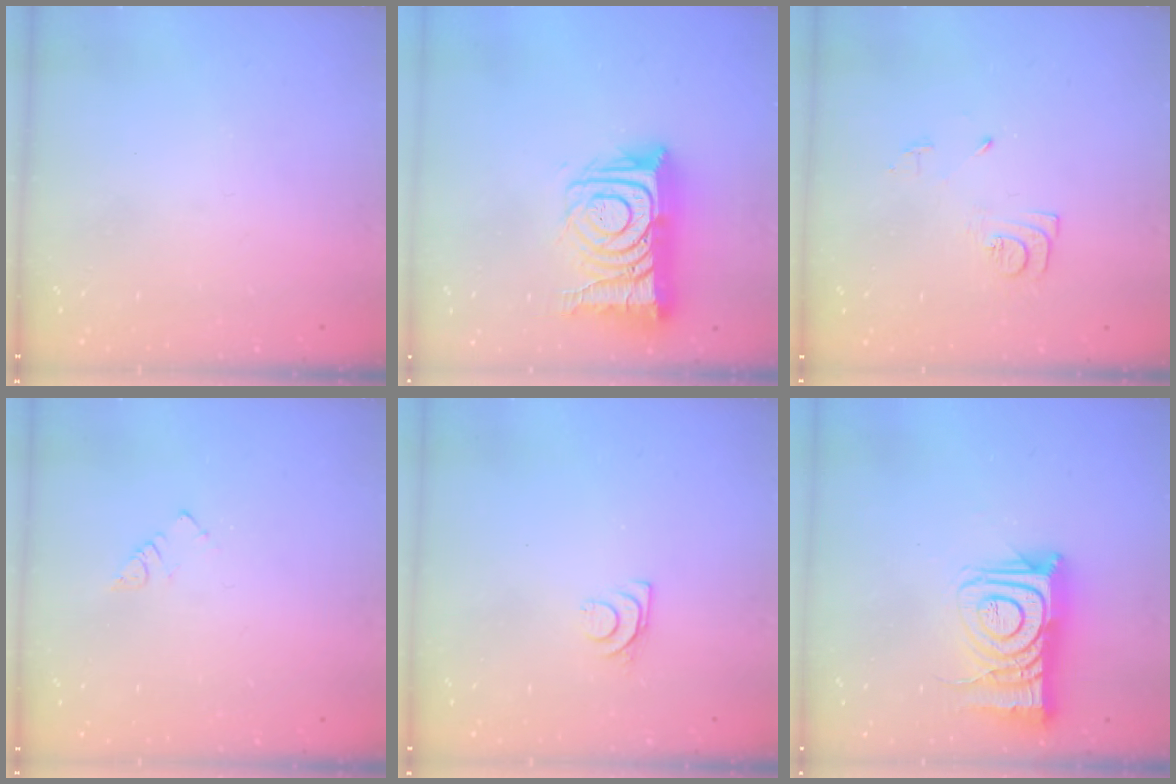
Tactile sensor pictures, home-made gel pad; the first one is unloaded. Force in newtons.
{"total": 17.6, "press": 17.5, "slide": 1.6}
{"total": 8.4, "press": 8.3, "slide": 0.8}
{"total": 2.3, "press": 2.3, "slide": 0.4}
{"total": 6.5, "press": 6.5, "slide": 0.7}
{"total": 13.6, "press": 13.6, "slide": 1.0}